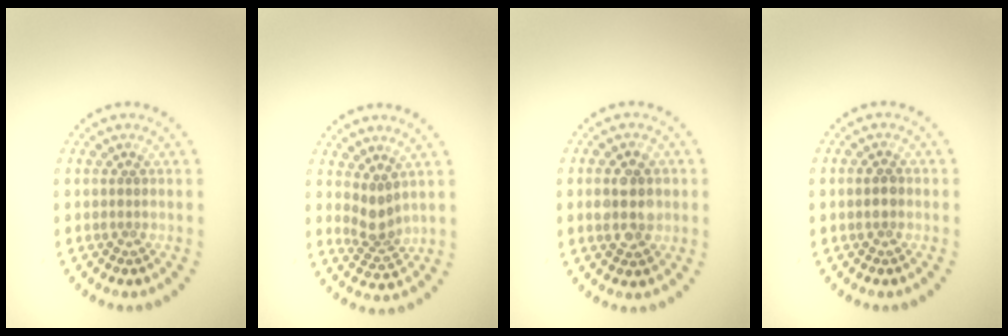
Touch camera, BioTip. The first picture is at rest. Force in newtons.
{"total": 2.5, "press": 1.8, "slide": 1.6}
{"total": 3.8, "press": 3.8, "slide": 0.2}
{"total": 1.4, "press": 1.4, "slide": 0.1}